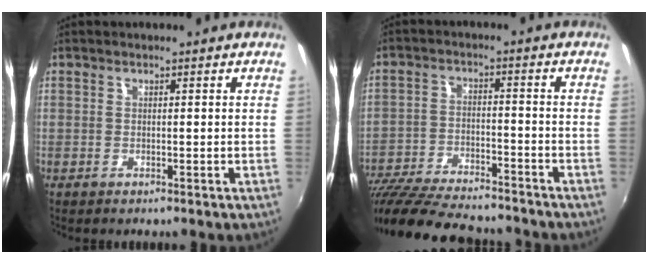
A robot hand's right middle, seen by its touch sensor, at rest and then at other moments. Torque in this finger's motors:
{"motor_torque": [1.07, -1.07, 0.43, 0.12]}